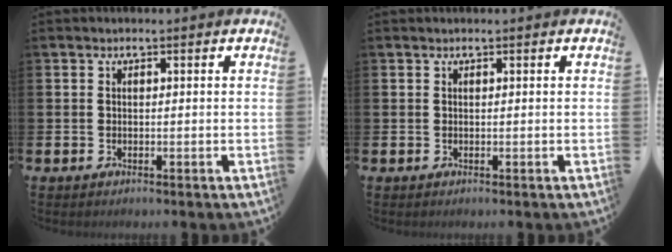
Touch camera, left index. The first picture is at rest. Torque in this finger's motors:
{"motor_torque": [-0.59, -1.33, -0.27, -0.02]}